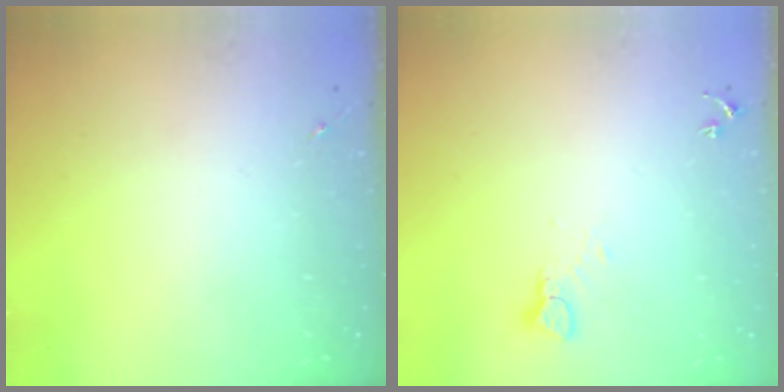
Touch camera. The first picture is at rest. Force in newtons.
{"total": 3.1, "press": 3.1, "slide": 0.2}